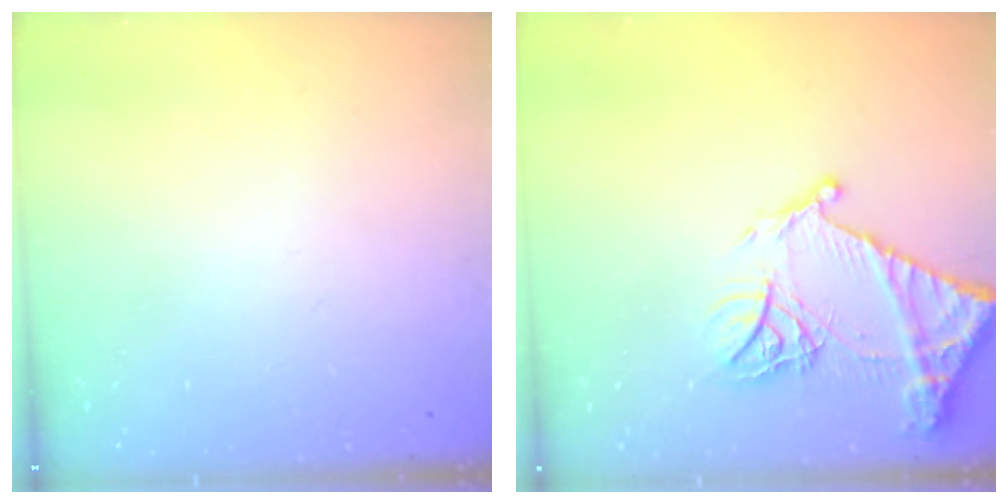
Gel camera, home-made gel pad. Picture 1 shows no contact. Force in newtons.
{"total": 17.2, "press": 17.1, "slide": 1.7}